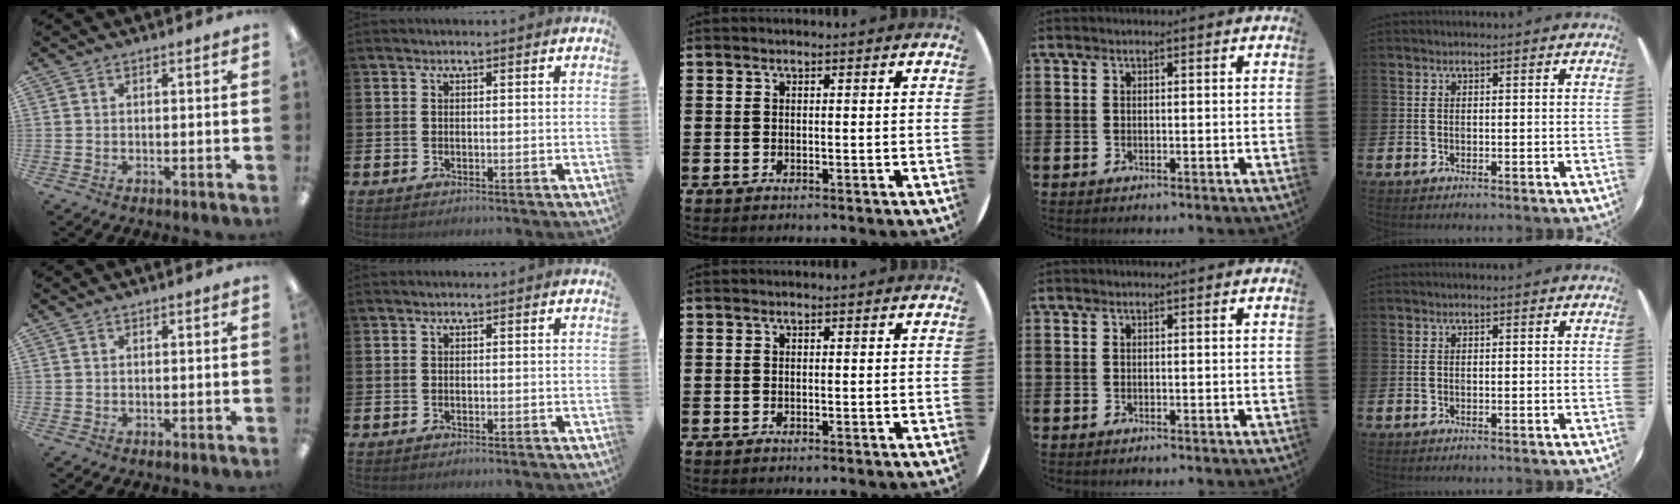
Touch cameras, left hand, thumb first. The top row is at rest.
{}